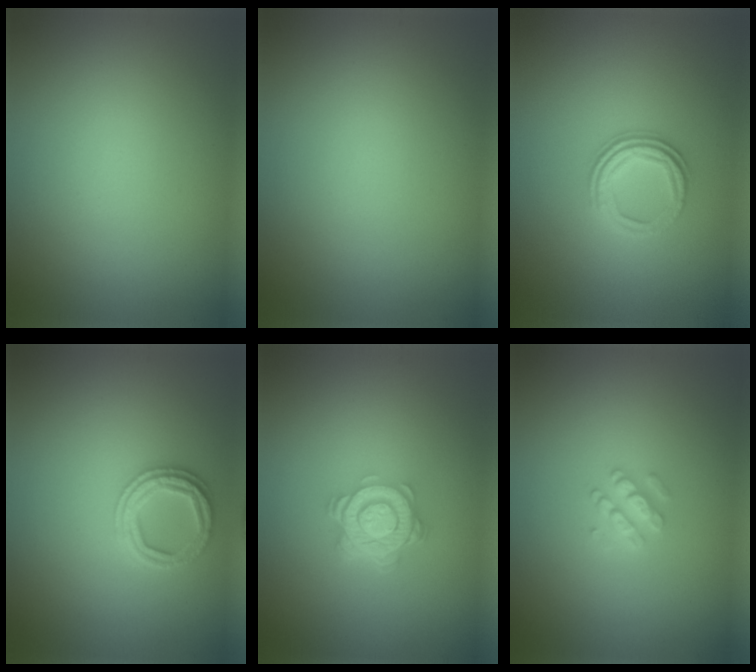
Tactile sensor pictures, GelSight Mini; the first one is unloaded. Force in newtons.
{"total": 0.0}
{"total": 3.0, "press": 2.4, "slide": 1.9}
{"total": 2.4, "press": 2.4, "slide": 0.1}
{"total": 4.8, "press": 3.4, "slide": 3.4}
{"total": 1.9, "press": 1.9, "slide": 0.3}